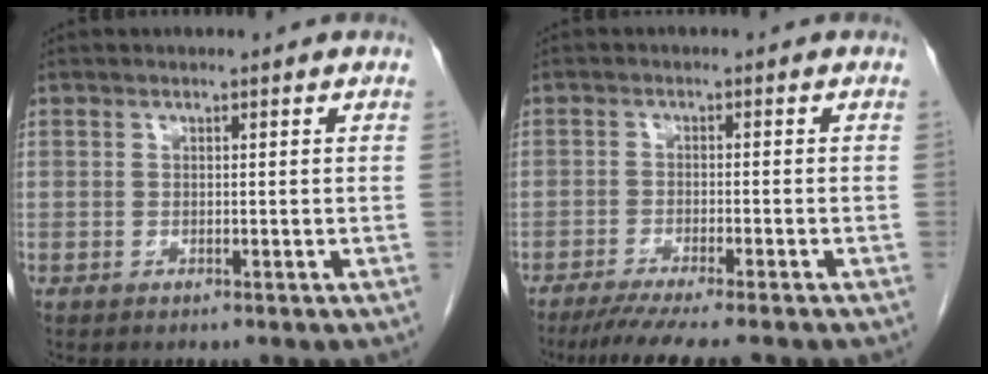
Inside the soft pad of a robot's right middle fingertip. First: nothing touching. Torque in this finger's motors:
{"motor_torque": [0.44, -0.32, 0.15, 0.06]}